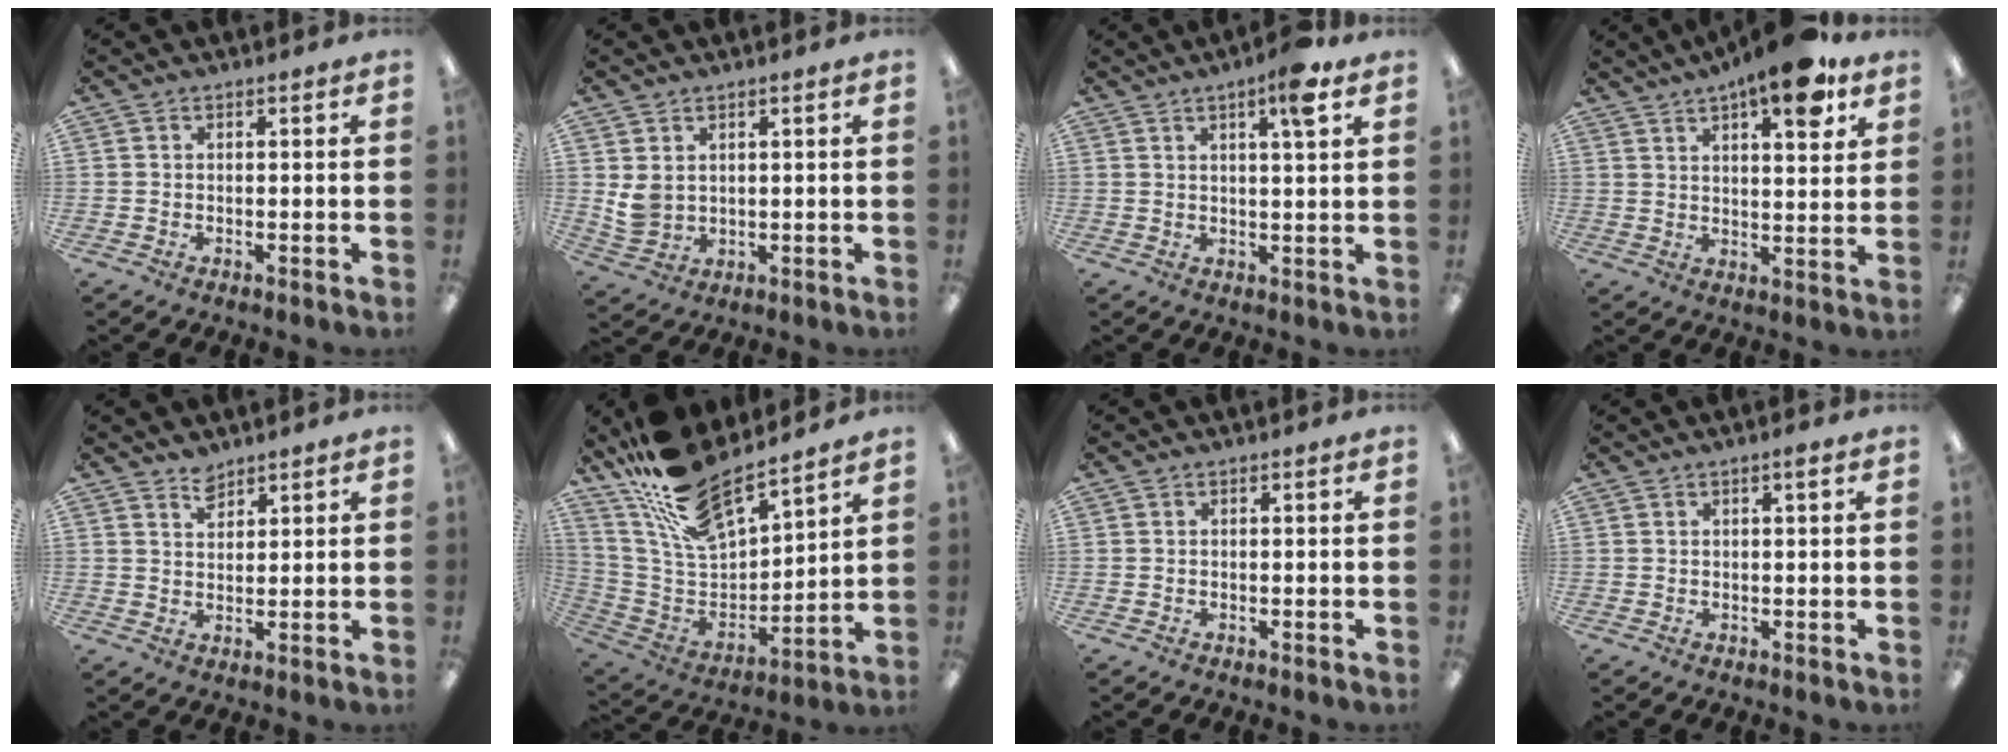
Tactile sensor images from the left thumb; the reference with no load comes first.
{"total": 4.6, "force": [2.1, 3.3, 2.4], "torque": [-0.047, -0.007, 0.040]}
{"total": 6.9, "force": [4.2, 0.8, 5.4], "torque": [-0.085, -0.011, 0.063]}
{"total": 12.0, "force": [7.7, 3.7, 8.5], "torque": [-0.115, -0.043, 0.123]}
{"total": 3.7, "force": [3.3, 1.5, 1.0], "torque": [-0.017, -0.014, 0.061]}
{"total": 18.4, "force": [15.6, 5.8, 8.0], "torque": [-0.174, -0.104, 0.279]}
{"total": 0.0}
{"total": 1.7, "force": [0.8, 0.3, 1.5], "torque": [-0.022, -0.001, 0.011]}